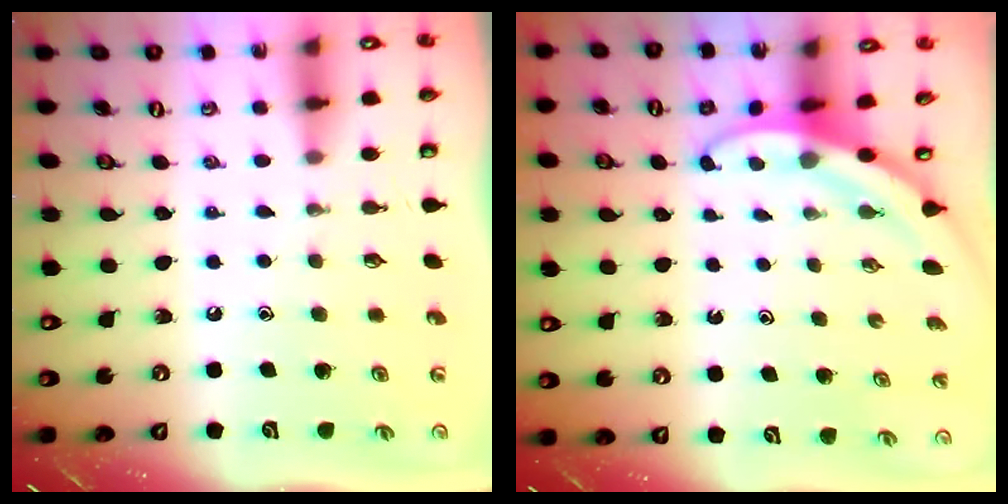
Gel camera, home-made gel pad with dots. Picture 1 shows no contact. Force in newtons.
{"total": 3.5, "press": 3.5, "slide": 0.2}